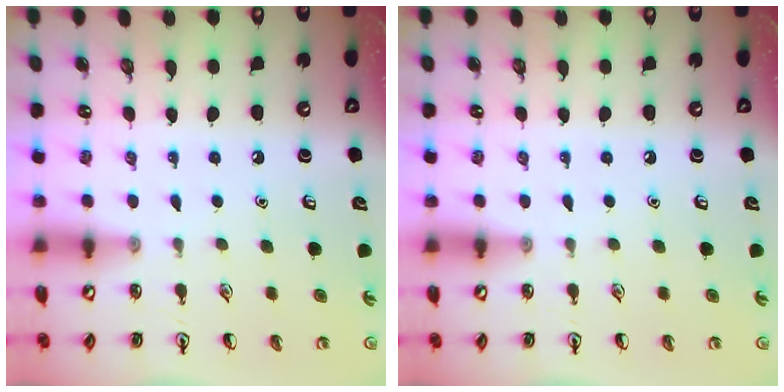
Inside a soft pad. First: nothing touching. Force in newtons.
{"total": 0.0}